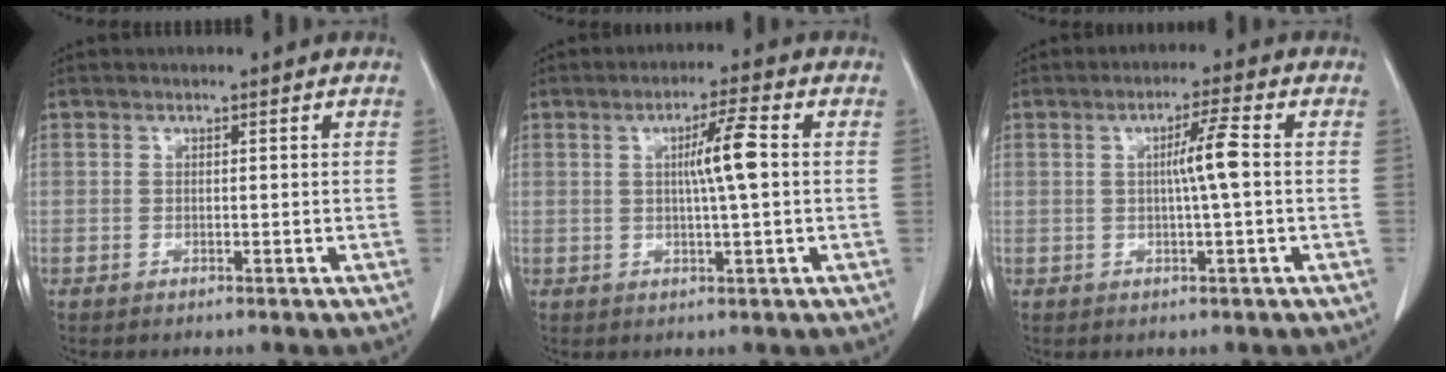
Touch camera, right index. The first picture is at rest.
{"total": 5.6, "force": [0.7, 0.2, 5.5], "torque": [-0.092, 0.008, 0.009]}
{"total": 4.6, "force": [0.2, -0.3, 4.6], "torque": [-0.079, 0.005, 0.002]}